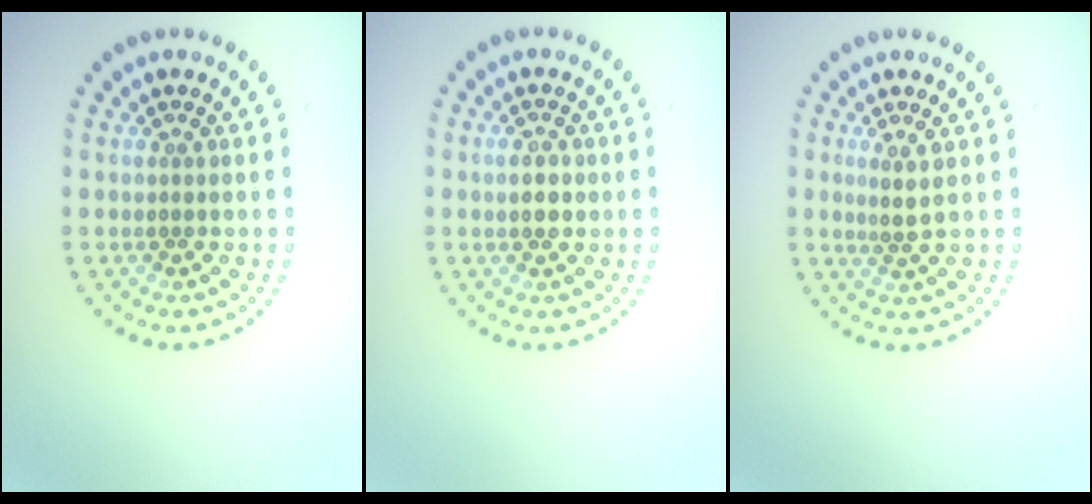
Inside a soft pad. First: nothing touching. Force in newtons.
{"total": 2.1, "press": 2.1, "slide": 0.2}
{"total": 1.6, "press": 1.2, "slide": 1.1}